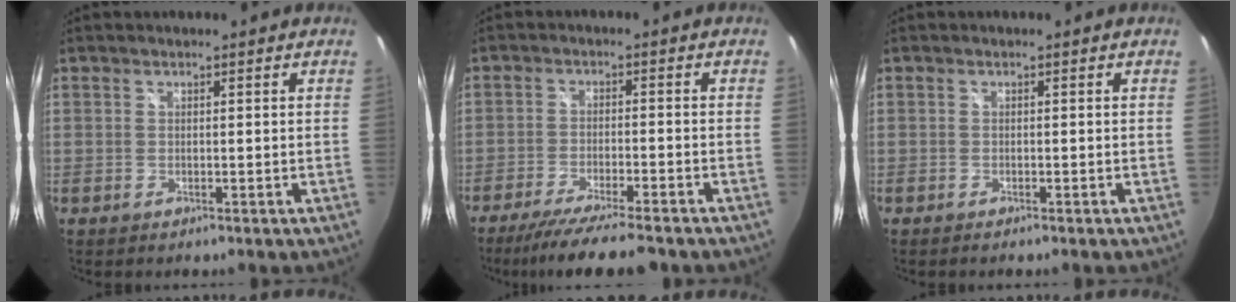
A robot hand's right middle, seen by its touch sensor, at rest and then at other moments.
{"total": 11.6, "force": [-9.9, 0.9, 6.0], "torque": [-0.123, -0.024, -0.158]}
{"total": 0.7, "force": [-0.7, 0.2, 0.3], "torque": [-0.006, -0.004, -0.013]}